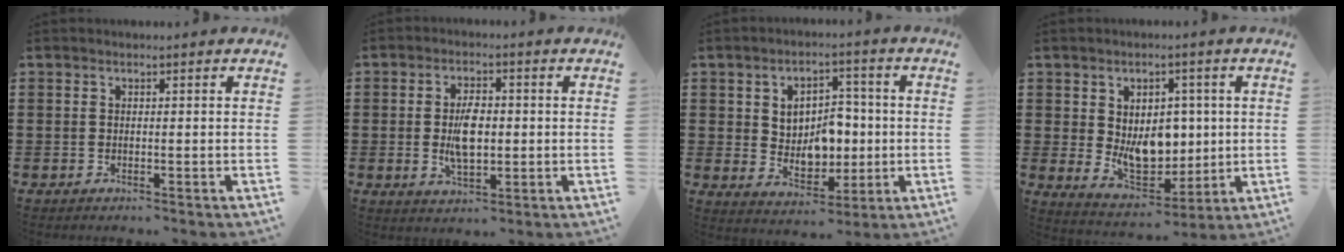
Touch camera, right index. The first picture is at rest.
{"total": 6.0, "force": [-0.2, 3.1, 5.2], "torque": [-0.103, -0.001, -0.008]}
{"total": 6.2, "force": [0.4, 5.2, 3.4], "torque": [-0.058, 0.007, 0.003]}
{"total": 7.8, "force": [0.5, 5.9, 5.2], "torque": [-0.082, 0.004, 0.010]}